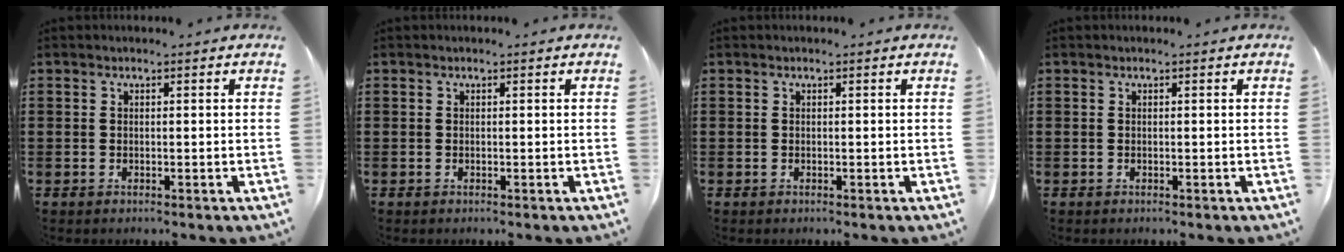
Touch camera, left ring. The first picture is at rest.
{"total": 0.0}
{"total": 0.0}
{"total": 0.0}